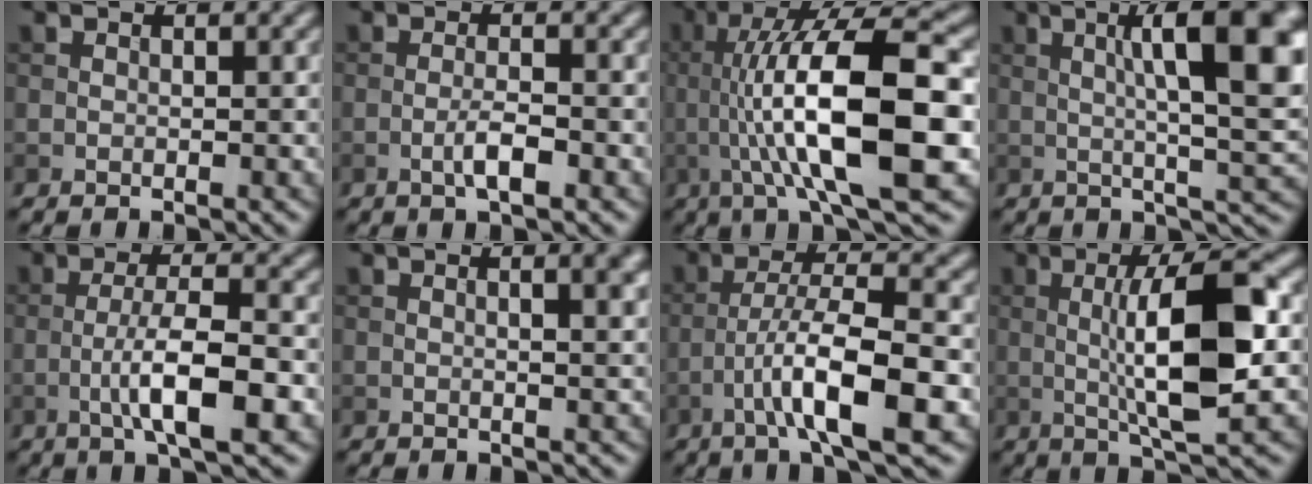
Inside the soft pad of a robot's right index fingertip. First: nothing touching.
{"total": 2.3, "force": [-1.0, 0.4, 2.1], "torque": [-0.039, 0.003, -0.021]}
{"total": 12.9, "force": [-0.5, 3.3, 12.5], "torque": [-0.192, 0.011, -0.010]}
{"total": 12.3, "force": [2.5, 3.1, 11.7], "torque": [-0.154, 0.005, 0.035]}
{"total": 6.3, "force": [-2.0, 1.4, 5.8], "torque": [-0.101, 0.007, -0.036]}
{"total": 3.5, "force": [0.9, 1.3, 3.2], "torque": [-0.023, 0.012, 0.002]}
{"total": 8.4, "force": [-3.2, 1.7, 7.6], "torque": [-0.126, 0.013, -0.061]}
{"total": 9.4, "force": [0.1, 2.3, 9.2], "torque": [-0.144, 0.003, 0.000]}